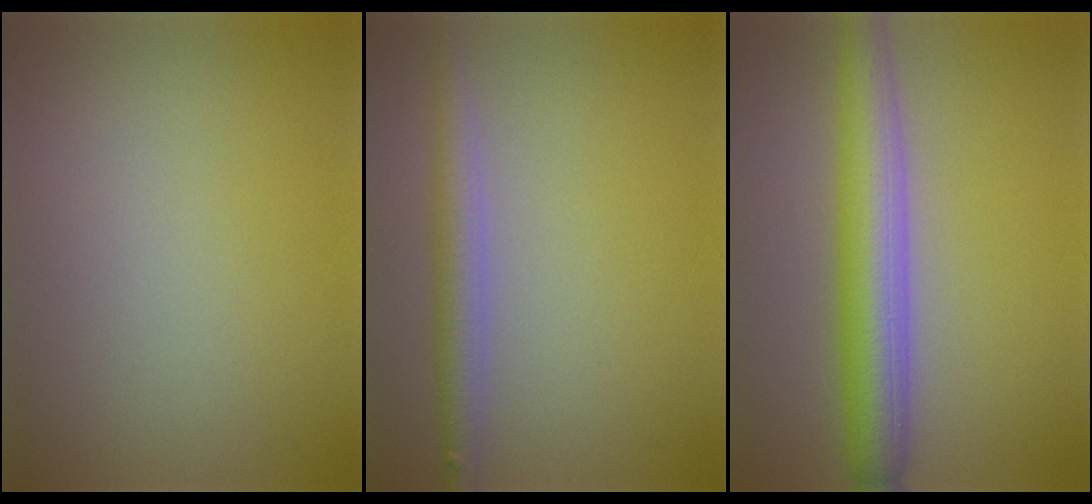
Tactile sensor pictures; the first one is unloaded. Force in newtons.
{"total": 3.0, "press": 3.0, "slide": 0.1}
{"total": 6.5, "press": 6.5, "slide": 0.2}